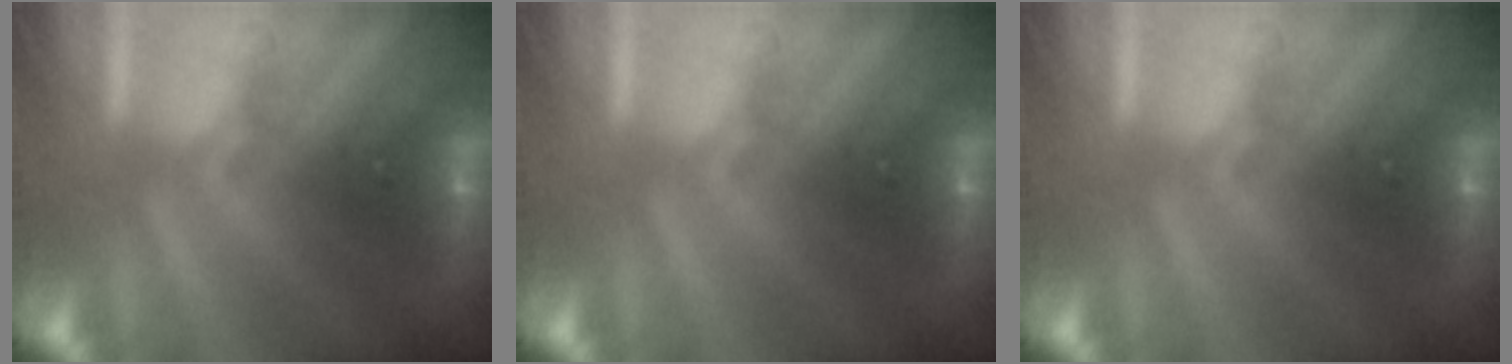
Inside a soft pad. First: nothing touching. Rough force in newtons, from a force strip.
{"total": 0.0}
{"total": 0.0}